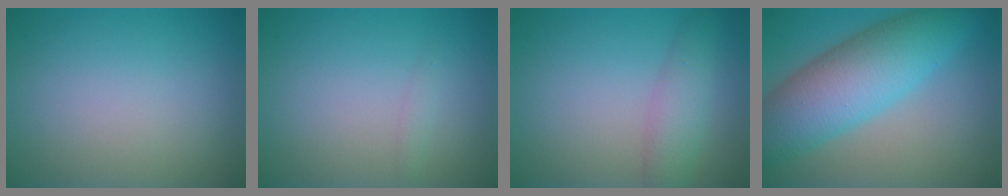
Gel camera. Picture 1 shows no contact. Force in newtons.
{"total": 0.6, "press": 0.6, "slide": 0.0}
{"total": 2.9, "press": 2.9, "slide": 0.1}
{"total": 9.0, "press": 9.0, "slide": 0.1}